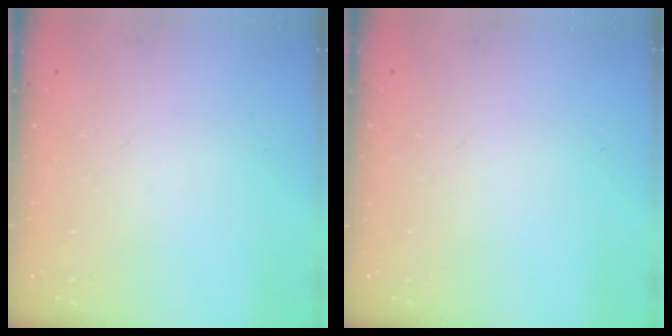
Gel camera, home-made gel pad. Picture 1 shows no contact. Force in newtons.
{"total": 0.0}